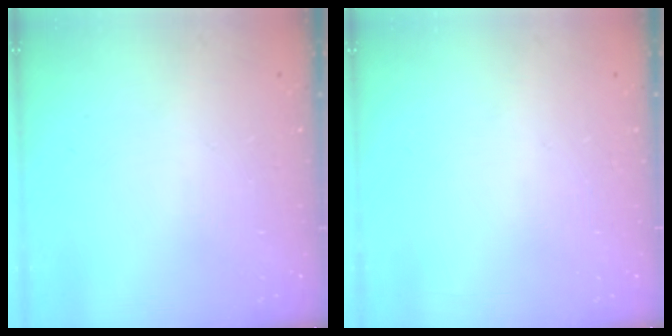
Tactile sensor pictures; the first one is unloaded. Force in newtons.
{"total": 0.0}